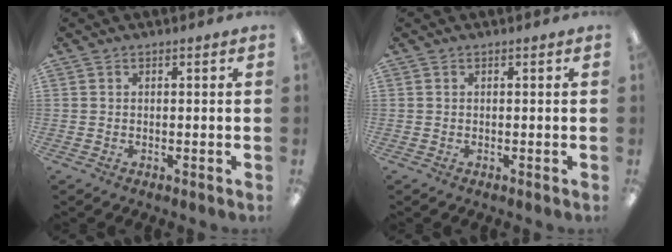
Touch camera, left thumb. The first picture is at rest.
{"total": 0.0}